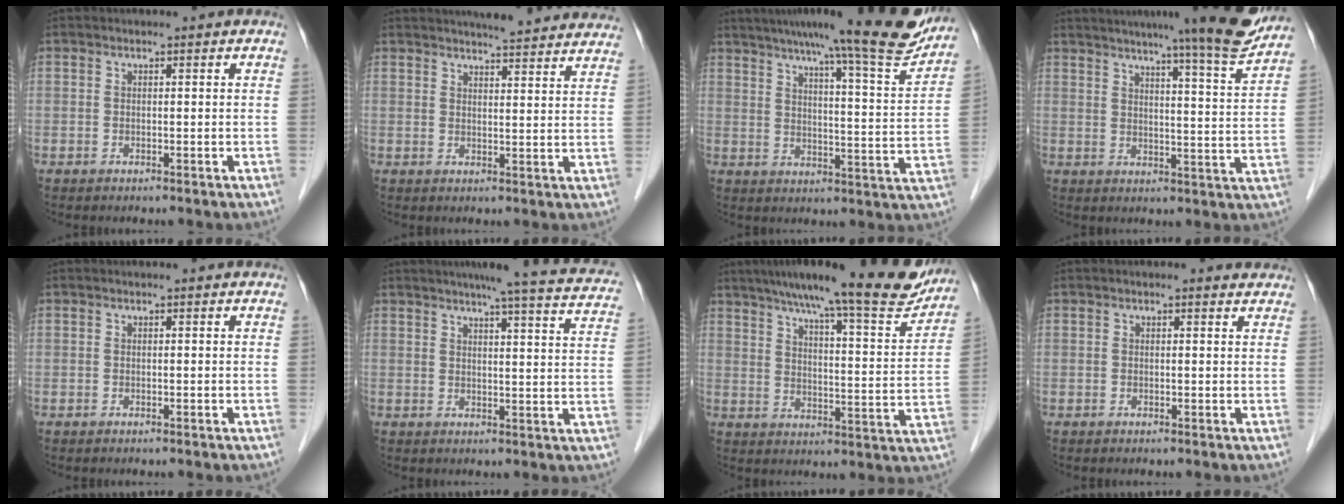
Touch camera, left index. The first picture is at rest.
{"total": 16.6, "force": [15.5, 1.5, 5.8], "torque": [-0.070, -0.001, 0.180]}
{"total": 20.4, "force": [17.4, 0.3, 10.8], "torque": [-0.151, -0.028, 0.227]}
{"total": 16.4, "force": [14.2, -0.5, 8.2], "torque": [-0.115, -0.029, 0.173]}
{"total": 0.0}
{"total": 16.6, "force": [14.8, 0.9, 7.5], "torque": [-0.092, -0.020, 0.157]}
{"total": 21.3, "force": [18.2, 2.2, 10.9], "torque": [-0.161, -0.020, 0.242]}
{"total": 1.3, "force": [1.1, 0.5, 0.6], "torque": [-0.011, 0.004, 0.007]}